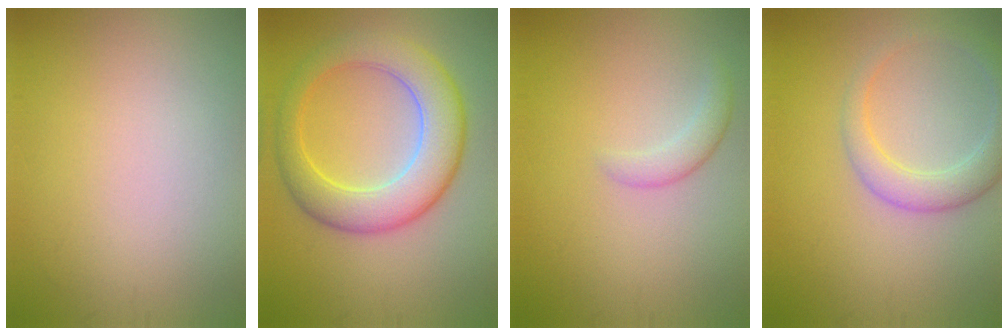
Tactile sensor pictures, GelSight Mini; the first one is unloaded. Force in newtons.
{"total": 7.1, "press": 7.1, "slide": 0.2}
{"total": 1.6, "press": 1.6, "slide": 0.0}
{"total": 3.6, "press": 3.6, "slide": 0.2}